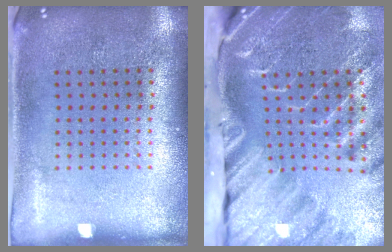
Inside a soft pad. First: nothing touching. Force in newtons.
{"total": 4.6, "press": 3.4, "slide": 3.1}